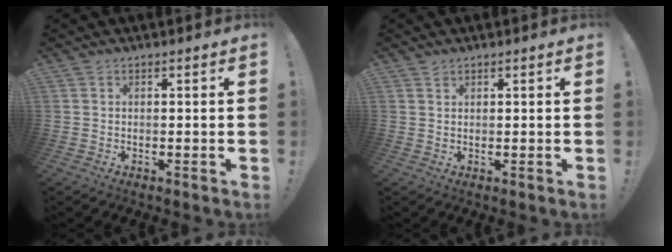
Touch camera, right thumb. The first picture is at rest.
{"total": 1.1, "force": [1.0, 0.4, 0.2], "torque": [0.004, -0.004, 0.019]}